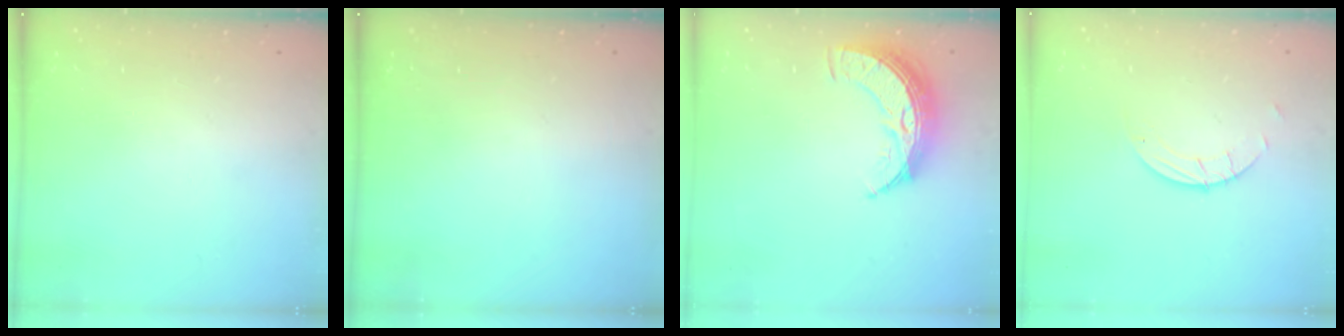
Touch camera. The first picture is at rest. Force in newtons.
{"total": 0.0}
{"total": 9.4, "press": 9.4, "slide": 0.7}
{"total": 1.5, "press": 1.5, "slide": 0.1}